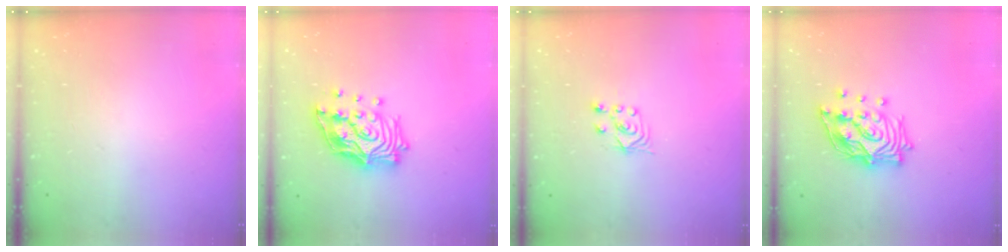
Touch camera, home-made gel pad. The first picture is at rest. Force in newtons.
{"total": 17.7, "press": 17.6, "slide": 2.0}
{"total": 3.0, "press": 2.8, "slide": 0.9}
{"total": 17.3, "press": 17.1, "slide": 2.3}